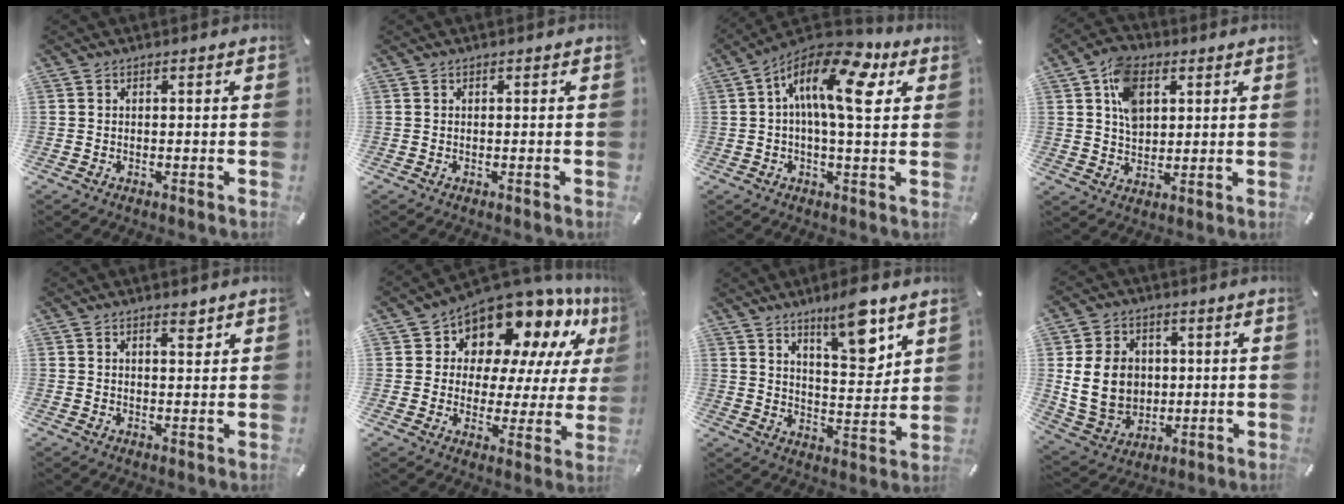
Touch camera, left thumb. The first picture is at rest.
{"total": 0.0}
{"total": 15.6, "force": [5.0, 6.1, 13.5], "torque": [-0.226, -0.026, 0.080]}
{"total": 9.4, "force": [3.2, 6.9, 5.6], "torque": [-0.104, 0.006, 0.059]}
{"total": 2.6, "force": [1.9, 1.0, 1.6], "torque": [-0.017, -0.008, 0.030]}
{"total": 13.8, "force": [11.3, 6.6, 4.4], "torque": [-0.087, -0.100, 0.194]}
{"total": 11.5, "force": [8.4, 3.4, 7.1], "torque": [-0.103, -0.058, 0.141]}
{"total": 12.4, "force": [1.3, 10.8, 6.1], "torque": [-0.131, 0.001, 0.028]}